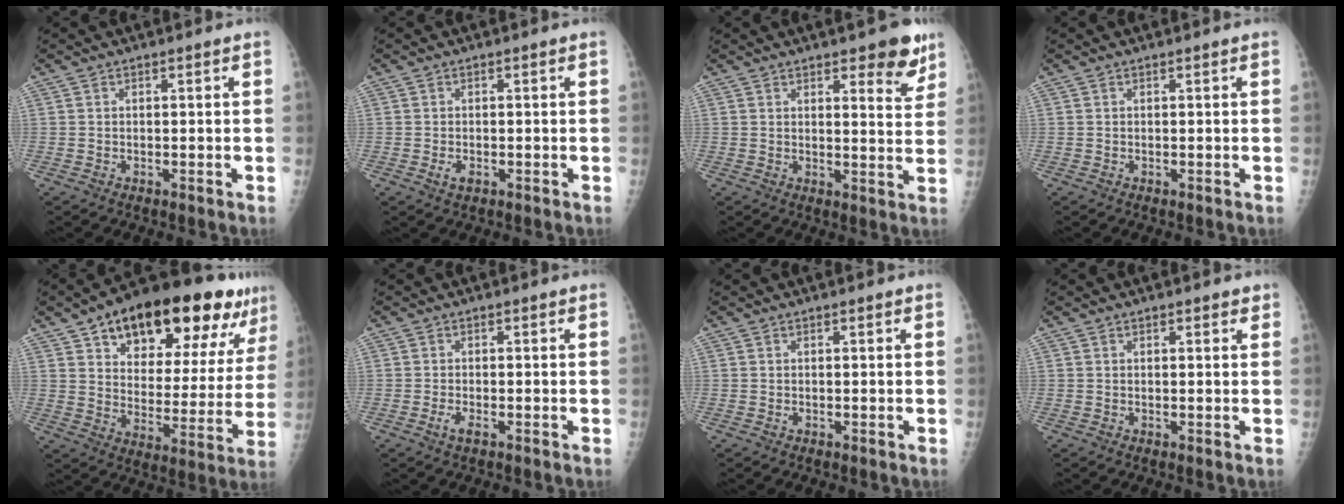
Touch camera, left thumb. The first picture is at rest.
{"total": 1.9, "force": [-0.7, 1.1, 1.4], "torque": [-0.026, 0.001, -0.011]}
{"total": 7.5, "force": [4.8, 2.6, 5.1], "torque": [-0.035, -0.028, 0.058]}
{"total": 0.0}
{"total": 27.1, "force": [16.2, 11.7, 18.3], "torque": [-0.229, -0.023, 0.240]}
{"total": 1.9, "force": [-0.9, 0.7, 1.6], "torque": [-0.036, 0.002, -0.019]}
{"total": 0.5, "force": [0.1, 0.3, 0.4], "torque": [-0.005, 0.004, 0.003]}
{"total": 1.4, "force": [0.9, 0.7, 0.9], "torque": [-0.003, -0.002, 0.008]}